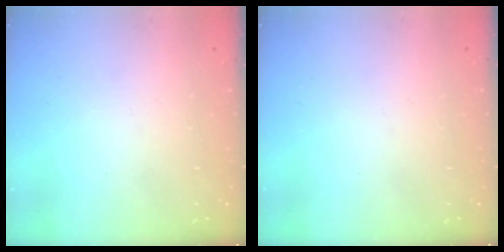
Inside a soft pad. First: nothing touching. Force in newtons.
{"total": 0.0}